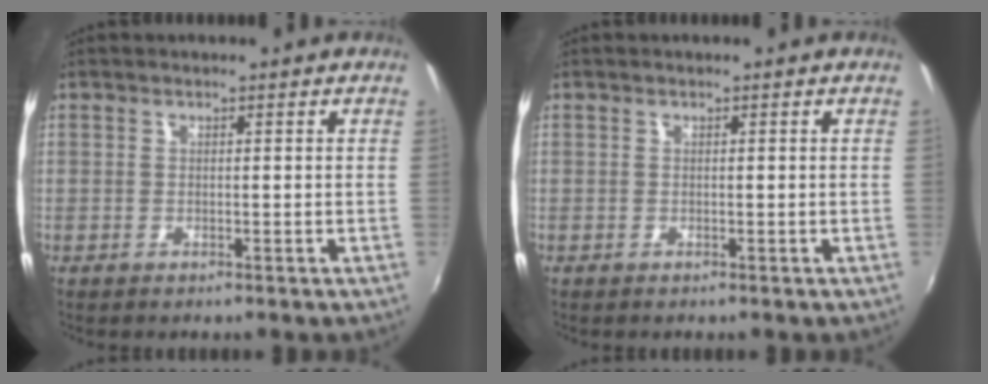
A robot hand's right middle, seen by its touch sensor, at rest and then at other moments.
{"total": 0.0}